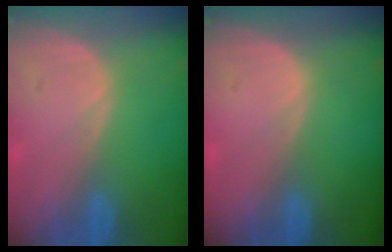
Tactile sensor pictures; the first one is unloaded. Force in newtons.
{"total": 0.0}